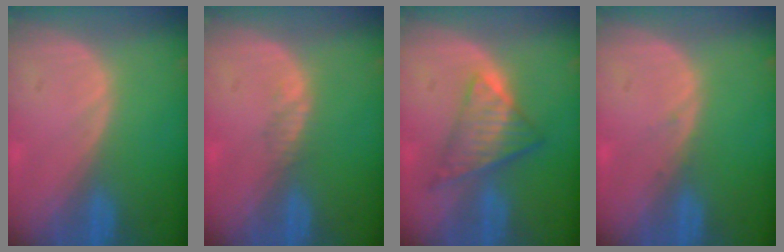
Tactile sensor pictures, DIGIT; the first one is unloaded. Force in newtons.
{"total": 1.1, "press": 0.9, "slide": 0.7}
{"total": 7.5, "press": 6.3, "slide": 4.0}
{"total": 0.6, "press": 0.3, "slide": 0.5}